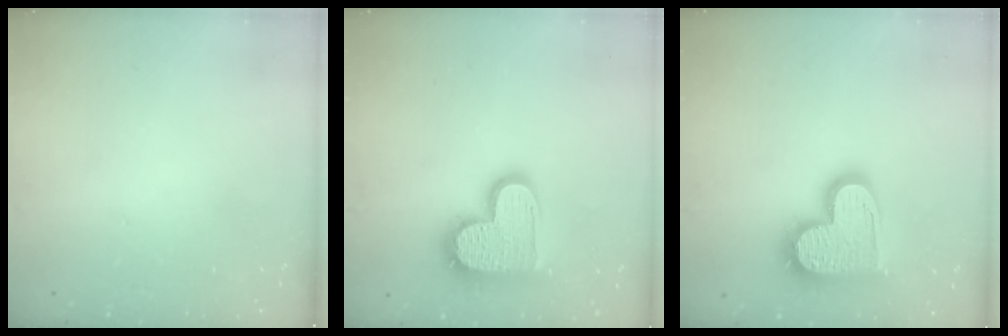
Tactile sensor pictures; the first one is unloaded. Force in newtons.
{"total": 16.0, "press": 16.0, "slide": 1.1}
{"total": 17.9, "press": 17.8, "slide": 1.3}